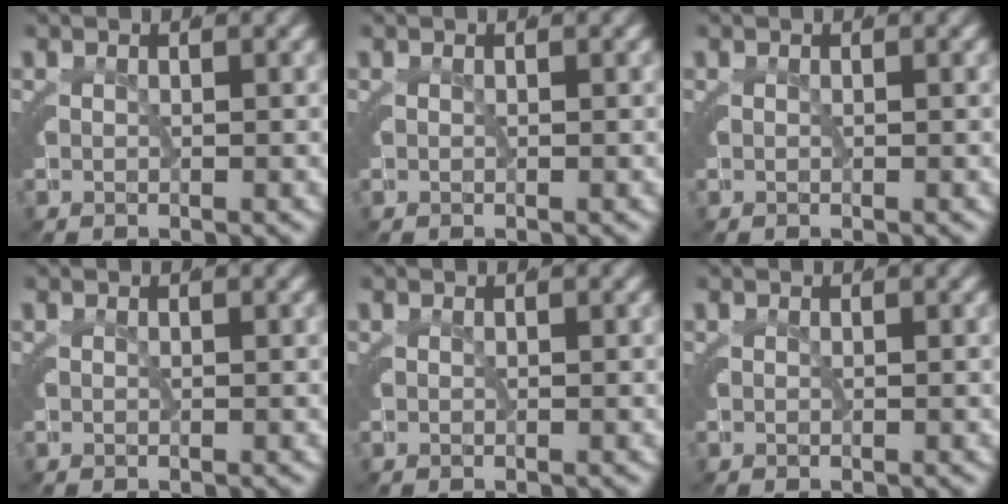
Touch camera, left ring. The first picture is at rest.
{"total": 0.0}
{"total": 0.0}
{"total": 0.0}
{"total": 0.0}
{"total": 0.0}